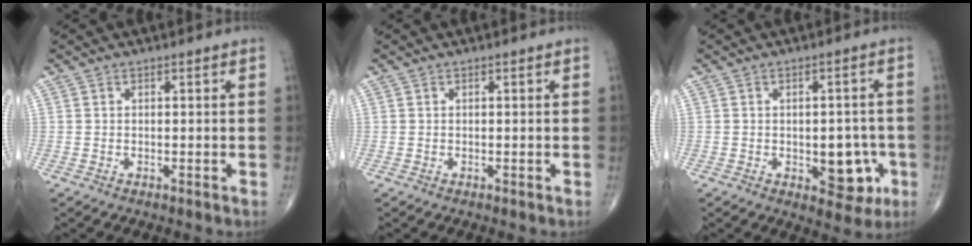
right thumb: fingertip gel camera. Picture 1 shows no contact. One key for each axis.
{"total": 0.0}
{"total": 8.3, "fx": -2.2, "fy": 4.7, "fz": 6.4, "tx": -0.044, "ty": 0.012, "tz": -0.020}